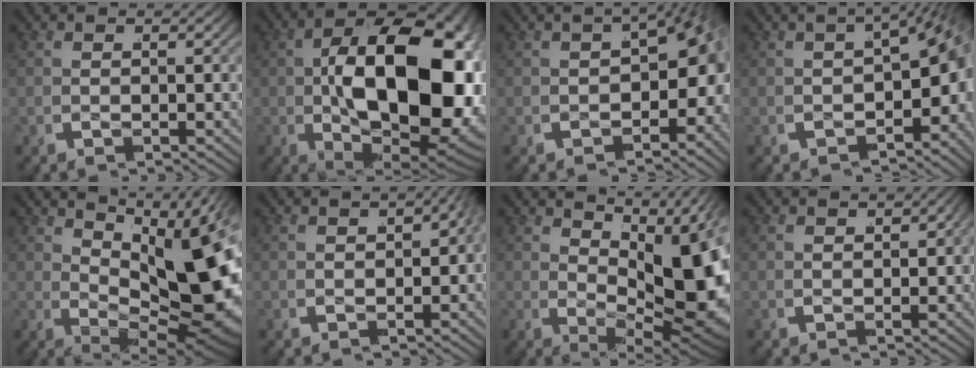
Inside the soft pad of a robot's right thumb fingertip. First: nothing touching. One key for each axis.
{"total": 28.0, "fx": -2.7, "fy": 16.5, "fz": 22.5, "tx": -0.368, "ty": -0.067, "tz": -0.012}
{"total": 8.6, "fx": -1.7, "fy": 5.5, "fz": 6.4, "tx": -0.086, "ty": -0.009, "tz": -0.022}
{"total": 8.1, "fx": -1.9, "fy": 4.6, "fz": 6.4, "tx": -0.081, "ty": -0.003, "tz": -0.028}
{"total": 15.5, "fx": -0.5, "fy": 8.2, "fz": 13.1, "tx": -0.212, "ty": -0.024, "tz": 0.011}
{"total": 4.2, "fx": -0.6, "fy": 2.7, "fz": 3.1, "tx": -0.039, "ty": -0.006, "tz": -0.006}
{"total": 14.0, "fx": -0.7, "fy": 7.1, "fz": 12.0, "tx": -0.202, "ty": -0.029, "tz": 0.015}
{"total": 1.6, "fx": -0.5, "fy": 1.0, "fz": 1.1, "tx": -0.012, "ty": -0.005, "tz": -0.006}